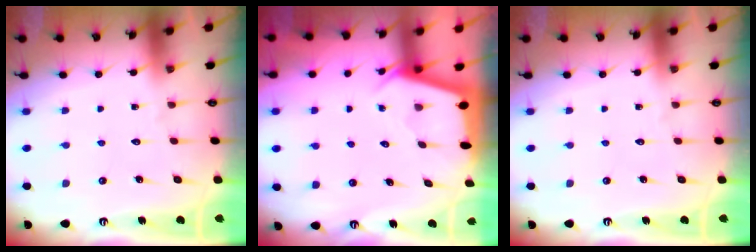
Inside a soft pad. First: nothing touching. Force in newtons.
{"total": 2.2, "press": 2.2, "slide": 0.3}
{"total": 0.0}